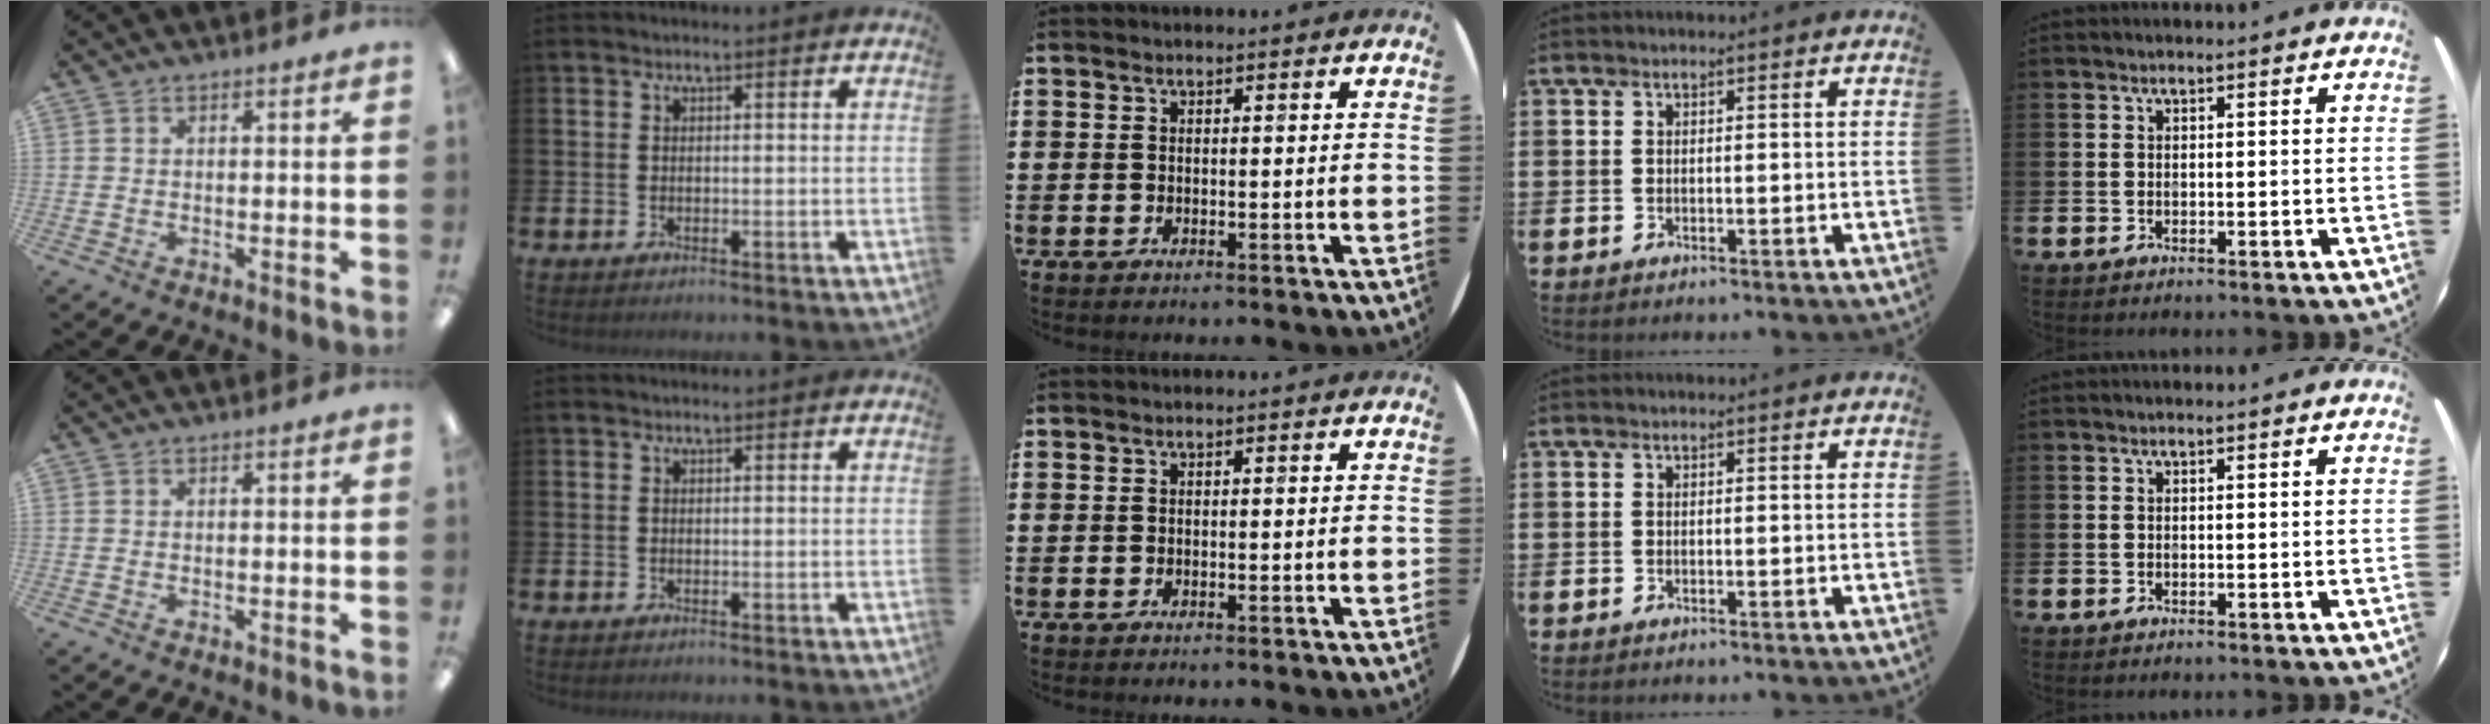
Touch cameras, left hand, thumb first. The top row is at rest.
{}